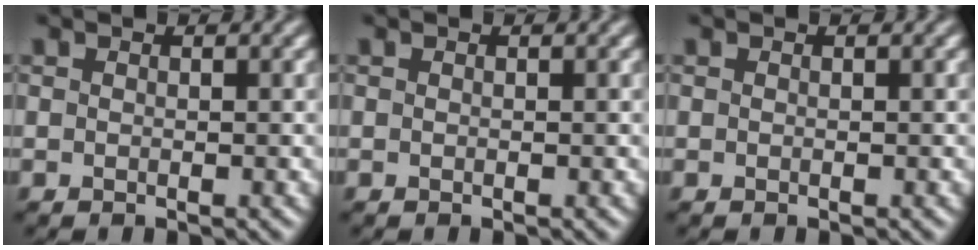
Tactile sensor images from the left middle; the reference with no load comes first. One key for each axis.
{"total": 0.0}
{"total": 0.0}